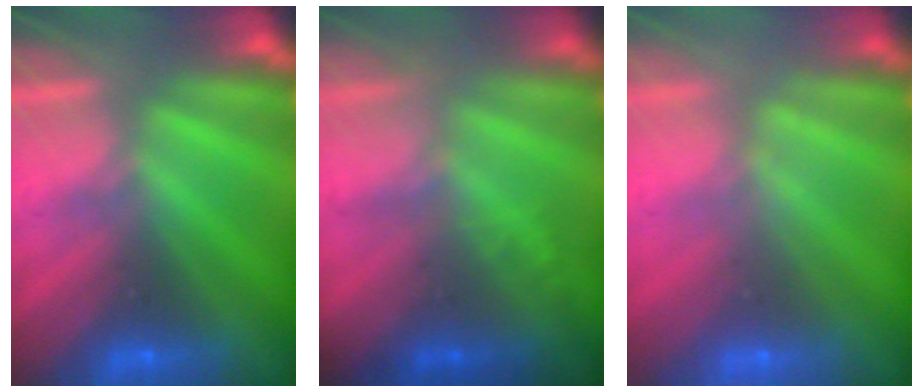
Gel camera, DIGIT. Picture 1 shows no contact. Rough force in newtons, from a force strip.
{"total": 1.8}
{"total": 1.9}